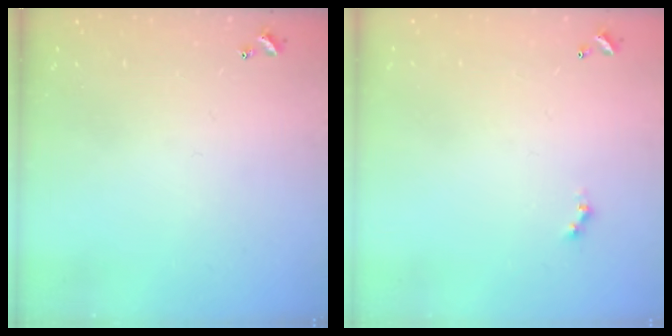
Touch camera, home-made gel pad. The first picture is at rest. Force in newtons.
{"total": 0.0}